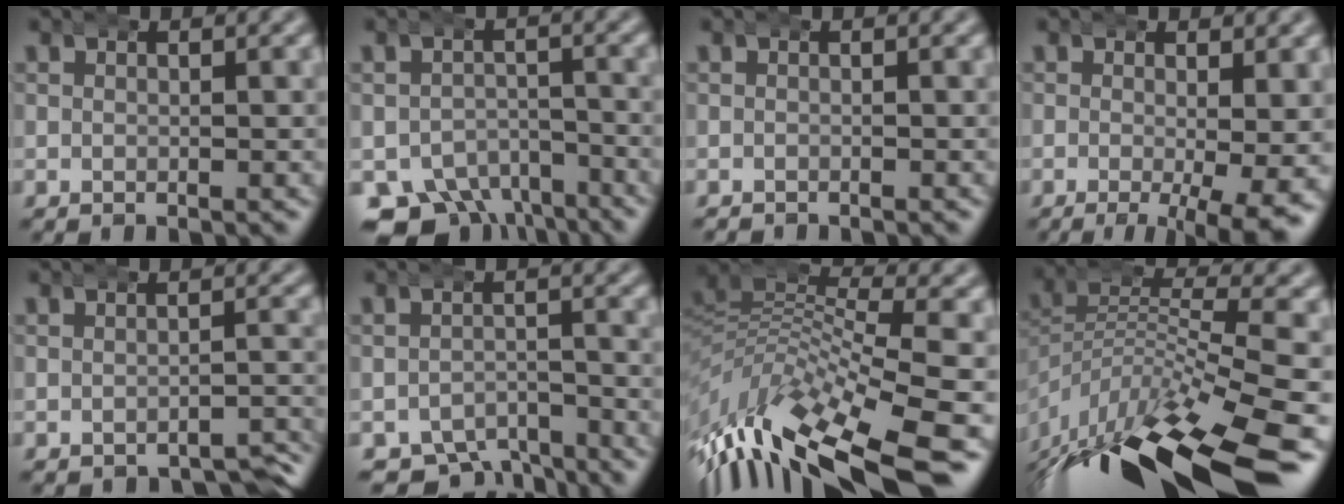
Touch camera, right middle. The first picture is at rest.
{"total": 9.1, "force": [-5.8, 6.2, 3.3], "torque": [-0.062, -0.047, -0.088]}
{"total": 0.6, "force": [-0.6, 0.0, -0.2], "torque": [-0.003, -0.007, -0.006]}
{"total": 7.6, "force": [-4.4, 2.0, 5.8], "torque": [-0.077, -0.026, -0.058]}
{"total": 3.1, "force": [-2.9, 1.0, 0.6], "torque": [-0.008, -0.006, -0.044]}
{"total": 6.3, "force": [-4.9, 3.4, 2.0], "torque": [-0.021, -0.023, -0.077]}
{"total": 11.9, "force": [-4.7, 6.5, 8.8], "torque": [-0.204, -0.048, -0.051]}
{"total": 14.5, "force": [-7.5, 6.4, 10.7], "torque": [-0.210, -0.056, -0.085]}